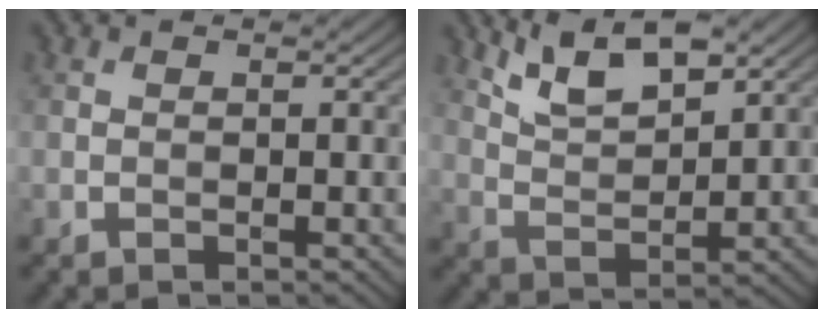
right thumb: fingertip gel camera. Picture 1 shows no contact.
{"total": 7.7, "force": [5.4, 2.2, 5.0], "torque": [-0.112, 0.003, 0.111]}